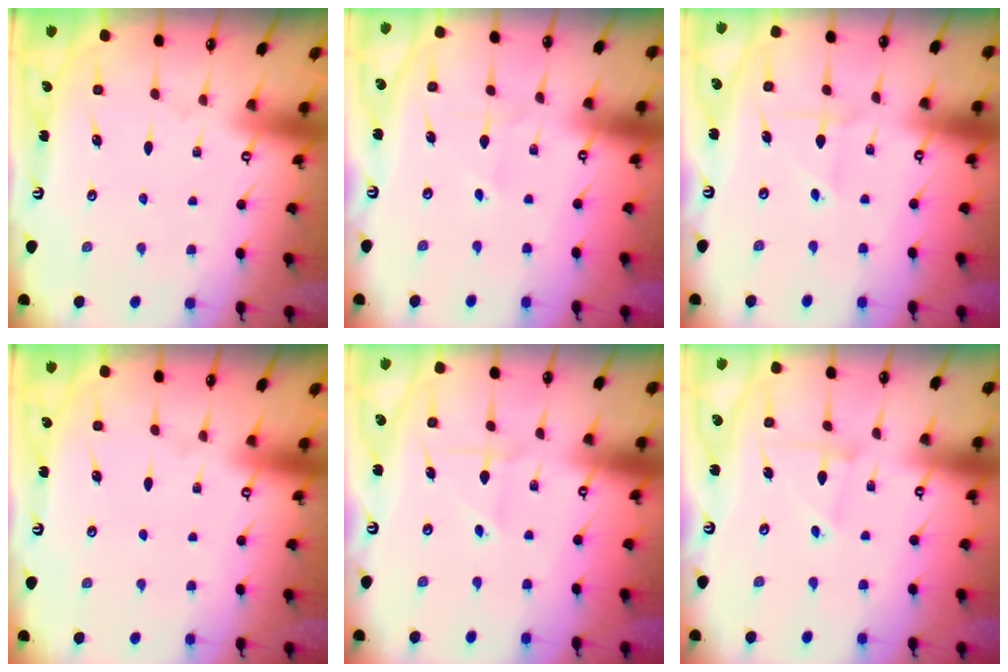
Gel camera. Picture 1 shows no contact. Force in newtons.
{"total": 1.3, "press": 1.3, "slide": 0.1}
{"total": 2.6, "press": 2.6, "slide": 0.2}
{"total": 0.0}
{"total": 2.6, "press": 2.6, "slide": 0.2}
{"total": 2.6, "press": 2.6, "slide": 0.3}